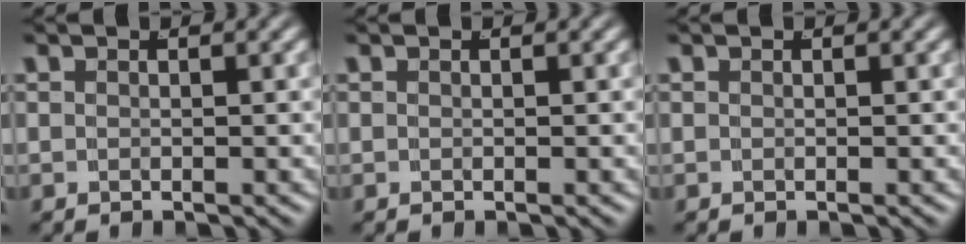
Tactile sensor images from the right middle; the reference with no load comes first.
{"total": 0.0}
{"total": 0.0}